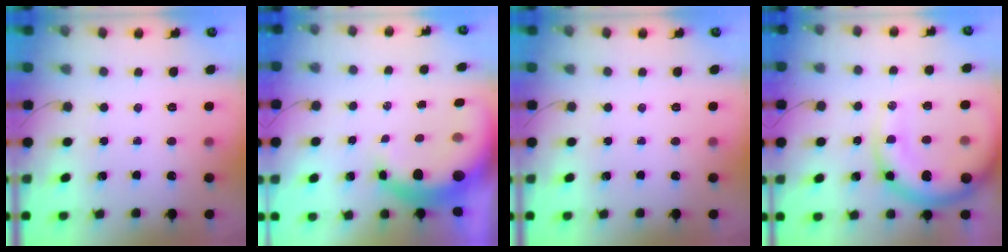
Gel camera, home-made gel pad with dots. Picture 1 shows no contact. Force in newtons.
{"total": 10.0, "press": 9.9, "slide": 1.8}
{"total": 0.0}
{"total": 14.2, "press": 13.8, "slide": 3.5}